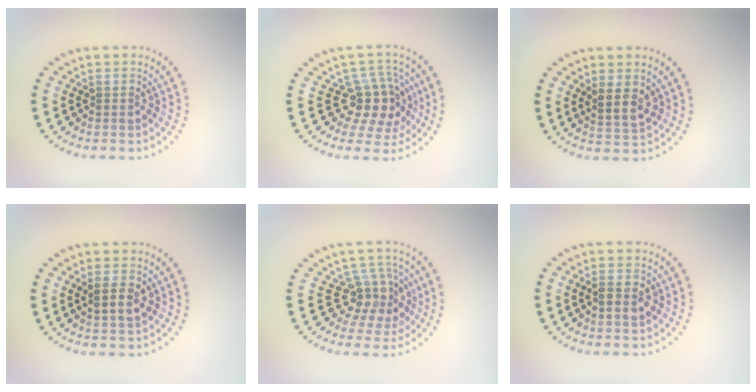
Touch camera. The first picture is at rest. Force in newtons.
{"total": 4.2, "press": 3.5, "slide": 2.2}
{"total": 2.4, "press": 2.2, "slide": 1.1}
{"total": 2.3, "press": 2.2, "slide": 0.6}
{"total": 3.8, "press": 2.8, "slide": 2.6}
{"total": 1.8, "press": 1.8, "slide": 0.0}